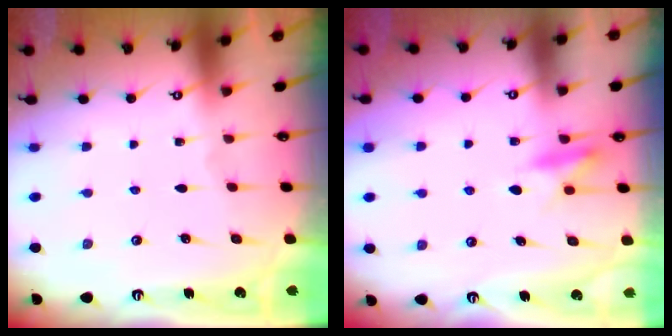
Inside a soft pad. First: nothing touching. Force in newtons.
{"total": 9.1, "press": 9.1, "slide": 1.2}